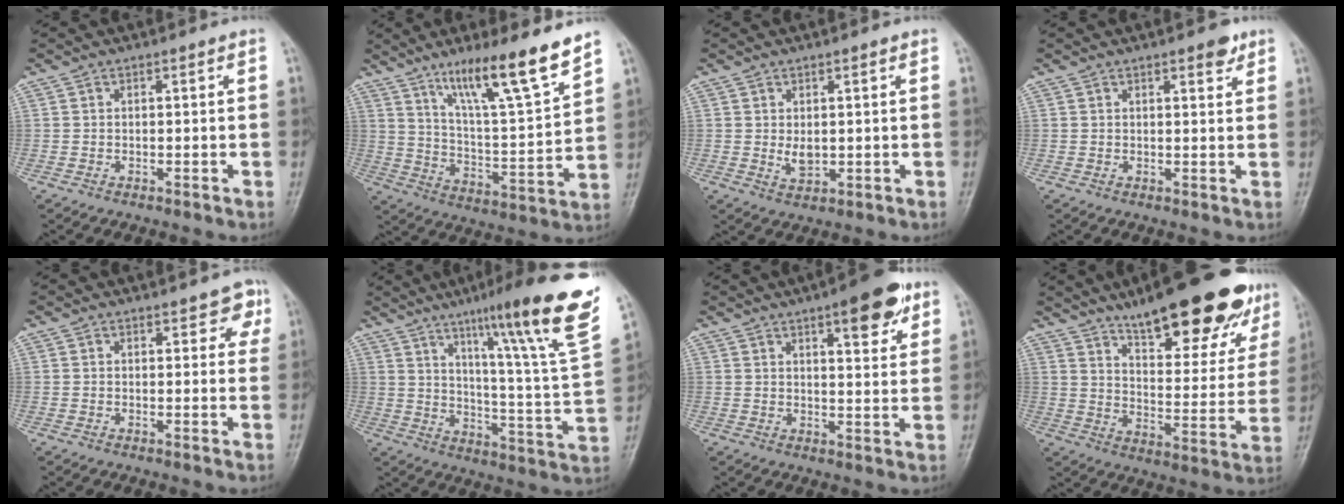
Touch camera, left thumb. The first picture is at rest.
{"total": 16.0, "force": [11.4, 1.7, 11.2], "torque": [-0.172, -0.071, 0.198]}
{"total": 3.1, "force": [0.5, 1.8, 2.4], "torque": [-0.034, -0.011, 0.015]}
{"total": 2.9, "force": [1.9, 1.1, 1.9], "torque": [-0.017, -0.009, 0.023]}
{"total": 3.7, "force": [2.1, 2.0, 2.2], "torque": [0.005, -0.005, 0.018]}
{"total": 25.2, "force": [15.2, 1.7, 20.0], "torque": [-0.273, -0.062, 0.220]}
{"total": 10.1, "force": [5.8, 3.3, 7.6], "torque": [-0.081, -0.025, 0.076]}
{"total": 25.6, "force": [17.7, 7.5, 16.9], "torque": [-0.200, -0.067, 0.257]}